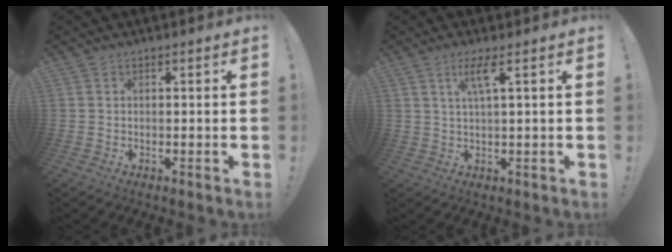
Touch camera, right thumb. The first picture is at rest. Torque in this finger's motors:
{"motor_torque": [-0.27, 0.20, 0.55, -0.07, 0.00]}